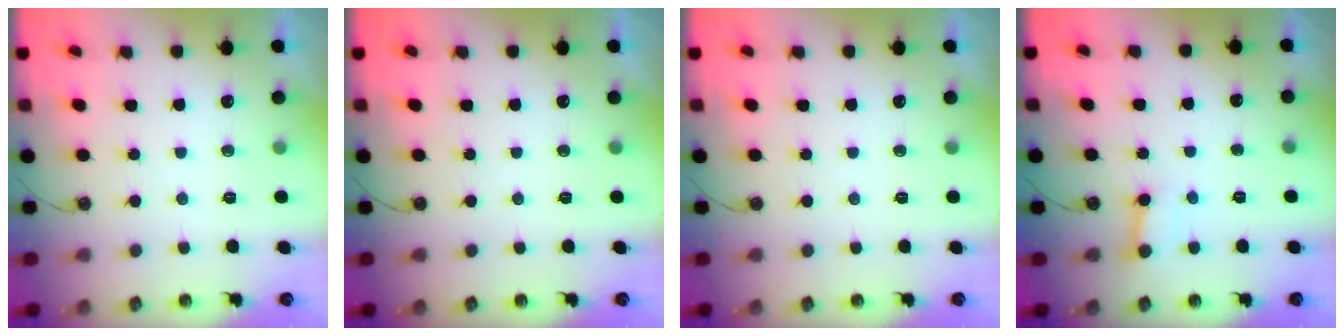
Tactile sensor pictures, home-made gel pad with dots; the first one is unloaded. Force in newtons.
{"total": 0.0}
{"total": 0.0}
{"total": 3.8, "press": 3.7, "slide": 0.5}